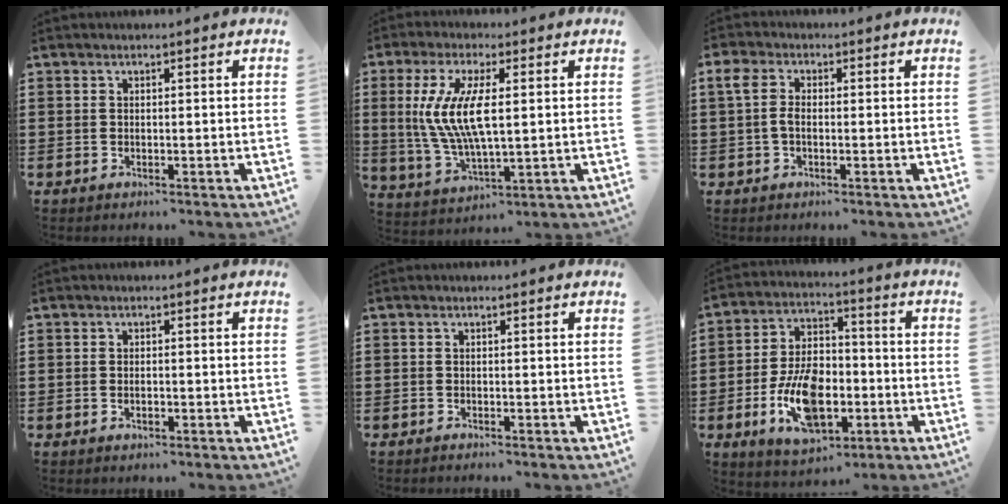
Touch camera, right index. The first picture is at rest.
{"total": 9.8, "force": [1.2, 3.5, 9.1], "torque": [-0.209, -0.002, 0.012]}
{"total": 3.3, "force": [-0.1, 2.0, 2.5], "torque": [-0.067, 0.002, -0.009]}
{"total": 1.1, "force": [-0.3, 0.5, 1.0], "torque": [-0.019, -0.001, -0.006]}
{"total": 0.6, "force": [-0.6, 0.1, 0.0], "torque": [-0.001, 0.000, -0.013]}
{"total": 12.2, "force": [-3.6, 7.0, 9.3], "torque": [-0.190, 0.001, -0.062]}